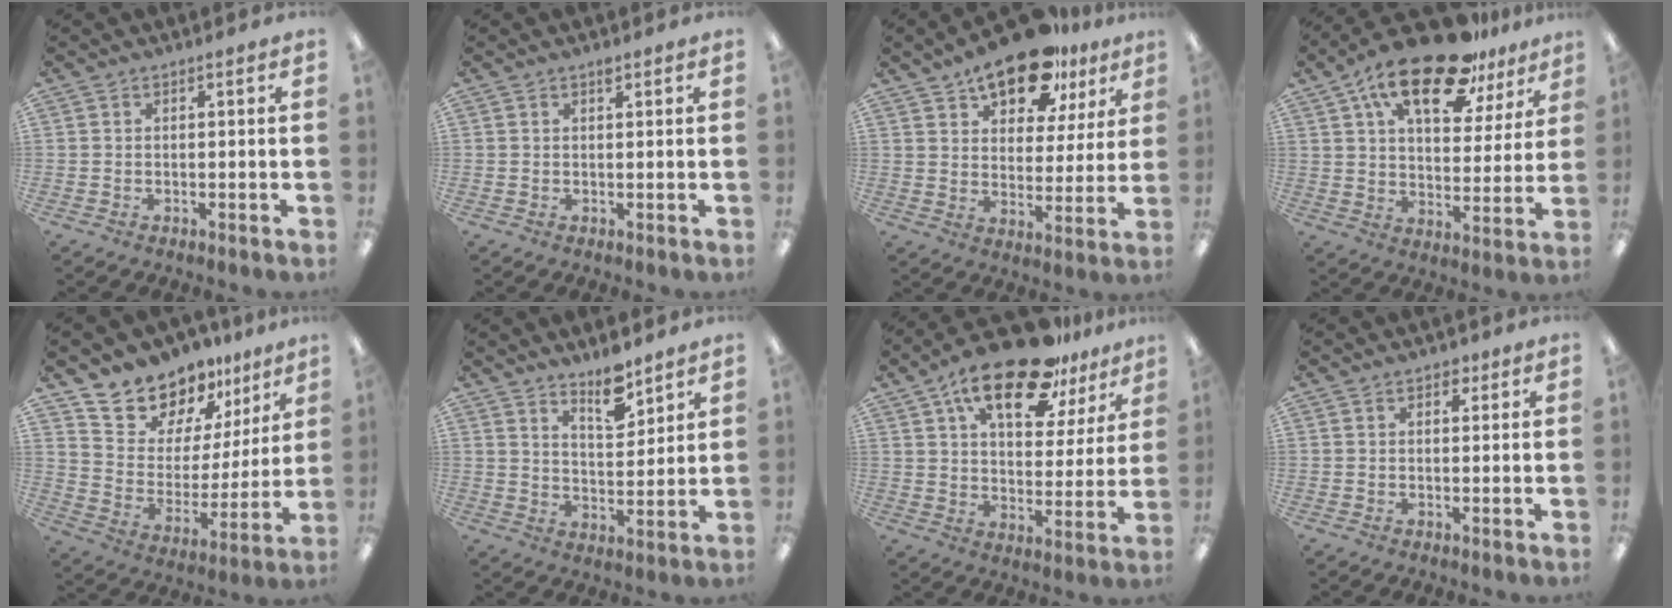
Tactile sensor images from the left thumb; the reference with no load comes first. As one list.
[{"total": 1.0, "force": [0.8, 0.3, 0.5], "torque": [-0.004, -0.002, 0.012]}, {"total": 16.3, "force": [11.8, 7.4, 8.4], "torque": [-0.131, -0.061, 0.206]}, {"total": 19.6, "force": [13.0, 8.1, 12.3], "torque": [-0.207, -0.063, 0.218]}, {"total": 14.4, "force": [12.9, 6.3, 0.8], "torque": [-0.043, -0.121, 0.244]}, {"total": 8.4, "force": [6.9, 2.8, 3.9], "torque": [-0.046, -0.049, 0.118]}, {"total": 19.2, "force": [13.0, 7.9, 11.8], "torque": [-0.200, -0.062, 0.219]}, {"total": 2.3, "force": [1.3, 1.4, 1.3], "torque": [-0.010, -0.002, 0.018]}]